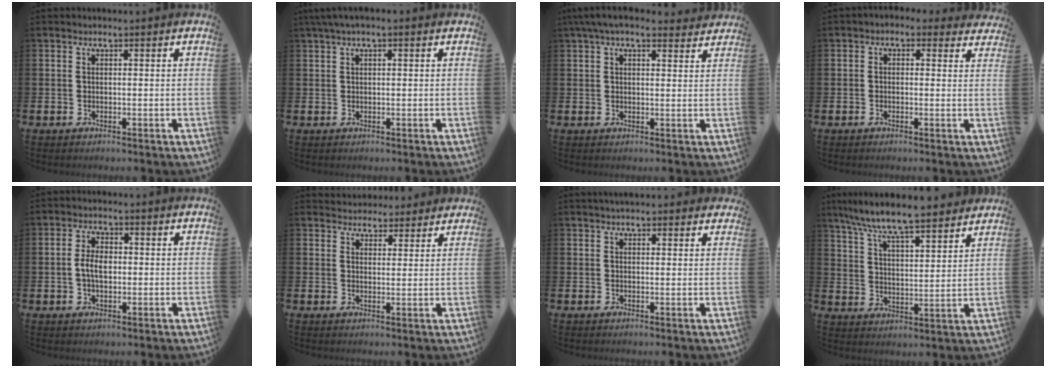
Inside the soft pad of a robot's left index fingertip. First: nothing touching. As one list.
[{"total": 1.7, "force": [0.7, 0.3, 1.5], "torque": [-0.031, 0.006, 0.013]}, {"total": 5.0, "force": [4.0, 1.5, 2.5], "torque": [-0.045, -0.011, 0.071]}, {"total": 0.7, "force": [0.3, 0.6, 0.3], "torque": [-0.010, 0.003, 0.002]}, {"total": 3.8, "force": [0.0, 2.2, 3.1], "torque": [-0.043, 0.003, -0.006]}, {"total": 3.7, "force": [3.4, 1.3, -0.3], "torque": [-0.003, -0.019, 0.061]}, {"total": 2.2, "force": [2.1, 0.5, 0.5], "torque": [0.001, -0.007, 0.036]}, {"total": 8.3, "force": [7.8, 0.5, 2.7], "torque": [-0.081, -0.051, 0.138]}]